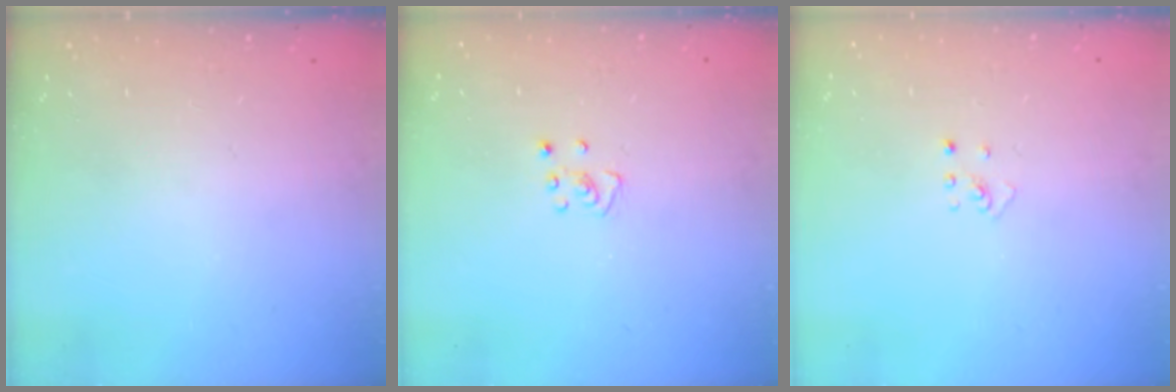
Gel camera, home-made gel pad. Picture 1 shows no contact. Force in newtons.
{"total": 3.4, "press": 3.4, "slide": 0.3}
{"total": 2.0, "press": 2.0, "slide": 0.3}